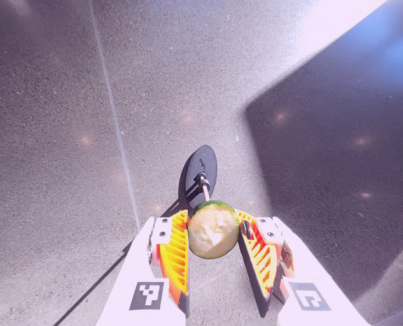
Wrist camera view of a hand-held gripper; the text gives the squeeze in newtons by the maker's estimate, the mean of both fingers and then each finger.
{"total": 10.9, "left": 10.9, "right": 11.0}